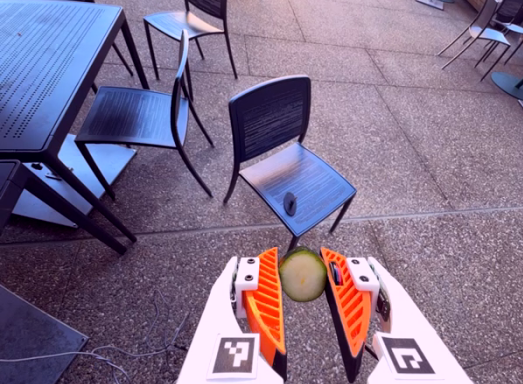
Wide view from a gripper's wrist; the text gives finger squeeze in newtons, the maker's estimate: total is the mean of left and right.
{"total": 9.3, "left": 8.9, "right": 9.7}